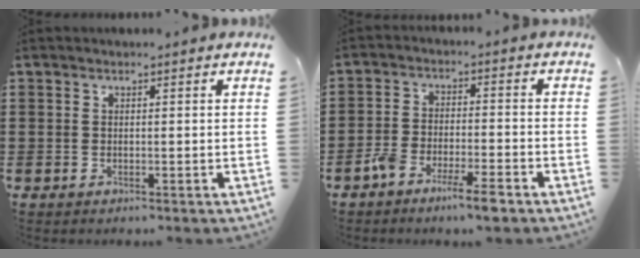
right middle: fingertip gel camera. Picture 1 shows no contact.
{"total": 5.2, "force": [-4.1, 0.8, 3.1], "torque": [-0.069, -0.002, -0.081]}